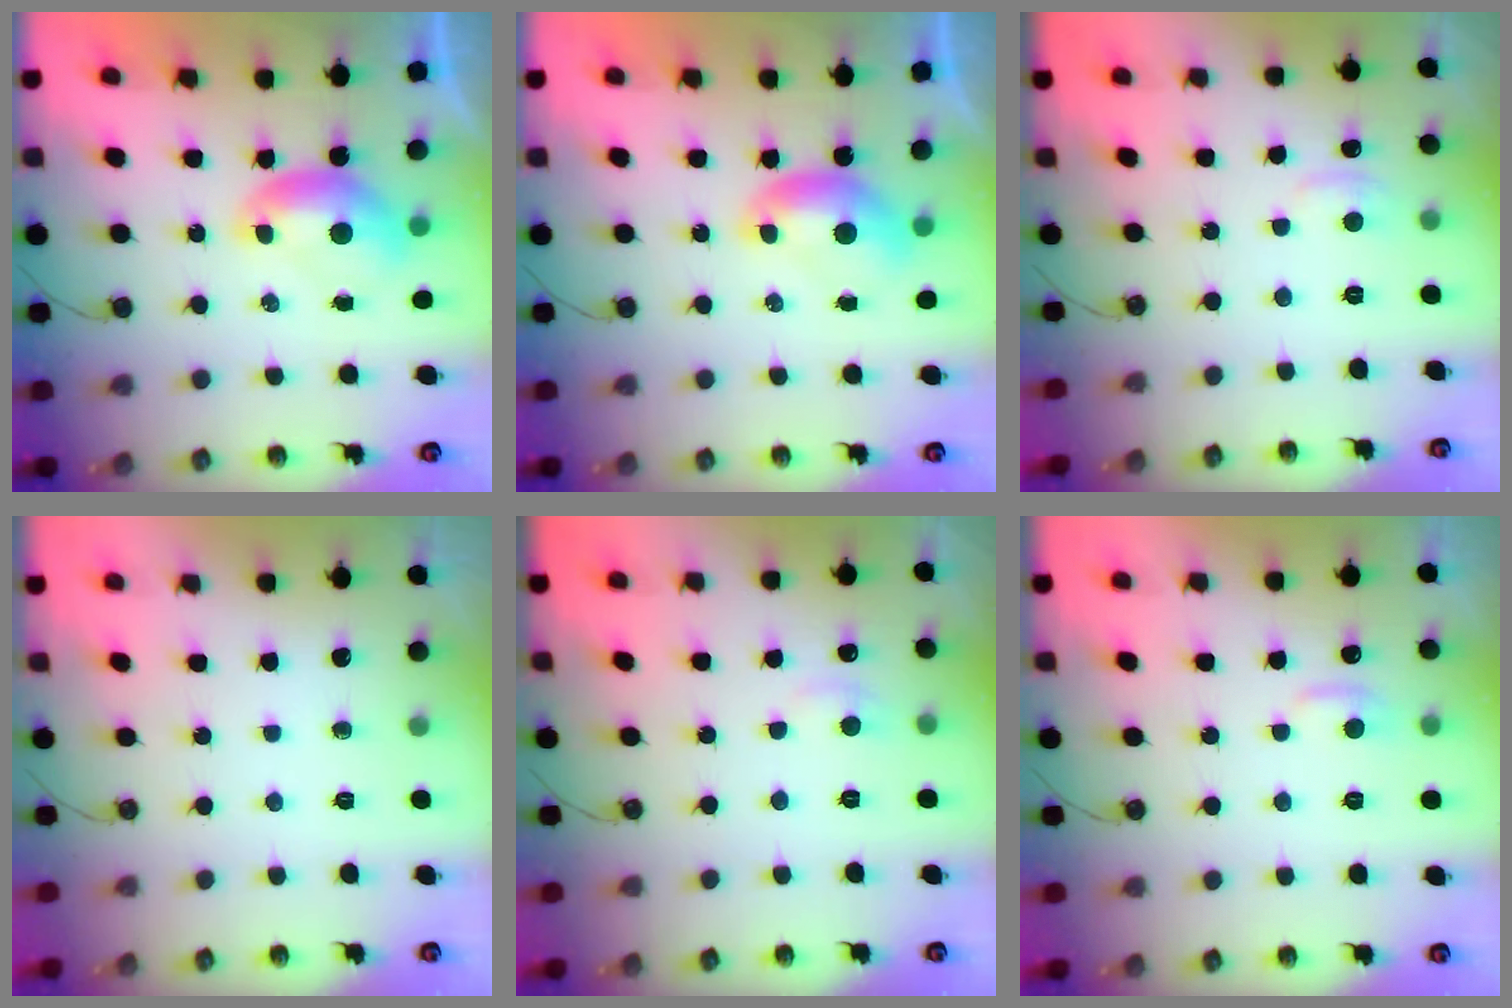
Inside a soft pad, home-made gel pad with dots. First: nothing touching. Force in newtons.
{"total": 0.0}
{"total": 2.8, "press": 2.8, "slide": 0.5}
{"total": 0.0}
{"total": 2.4, "press": 2.3, "slide": 0.5}
{"total": 1.2, "press": 0.9, "slide": 0.8}